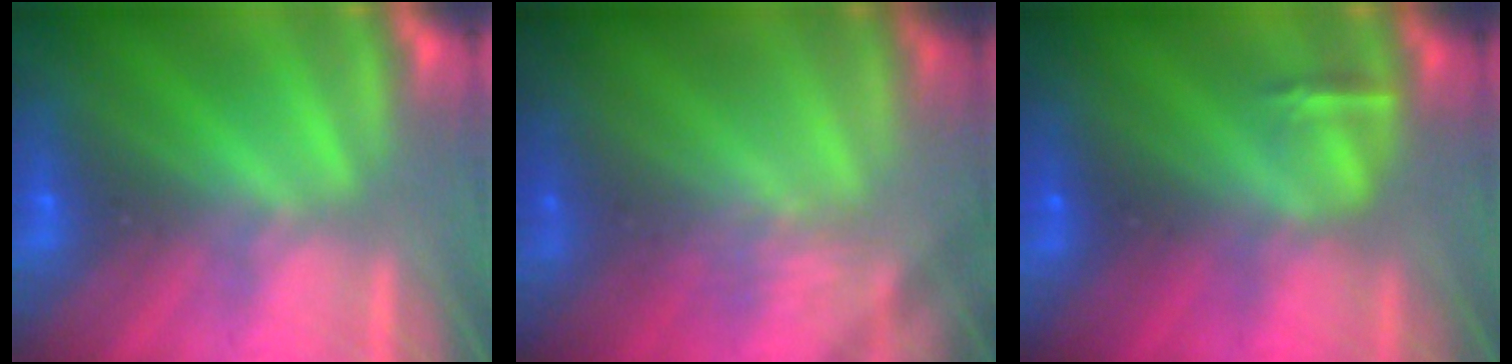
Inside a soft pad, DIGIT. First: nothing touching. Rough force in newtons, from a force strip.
{"total": 2.2}
{"total": 2.9}